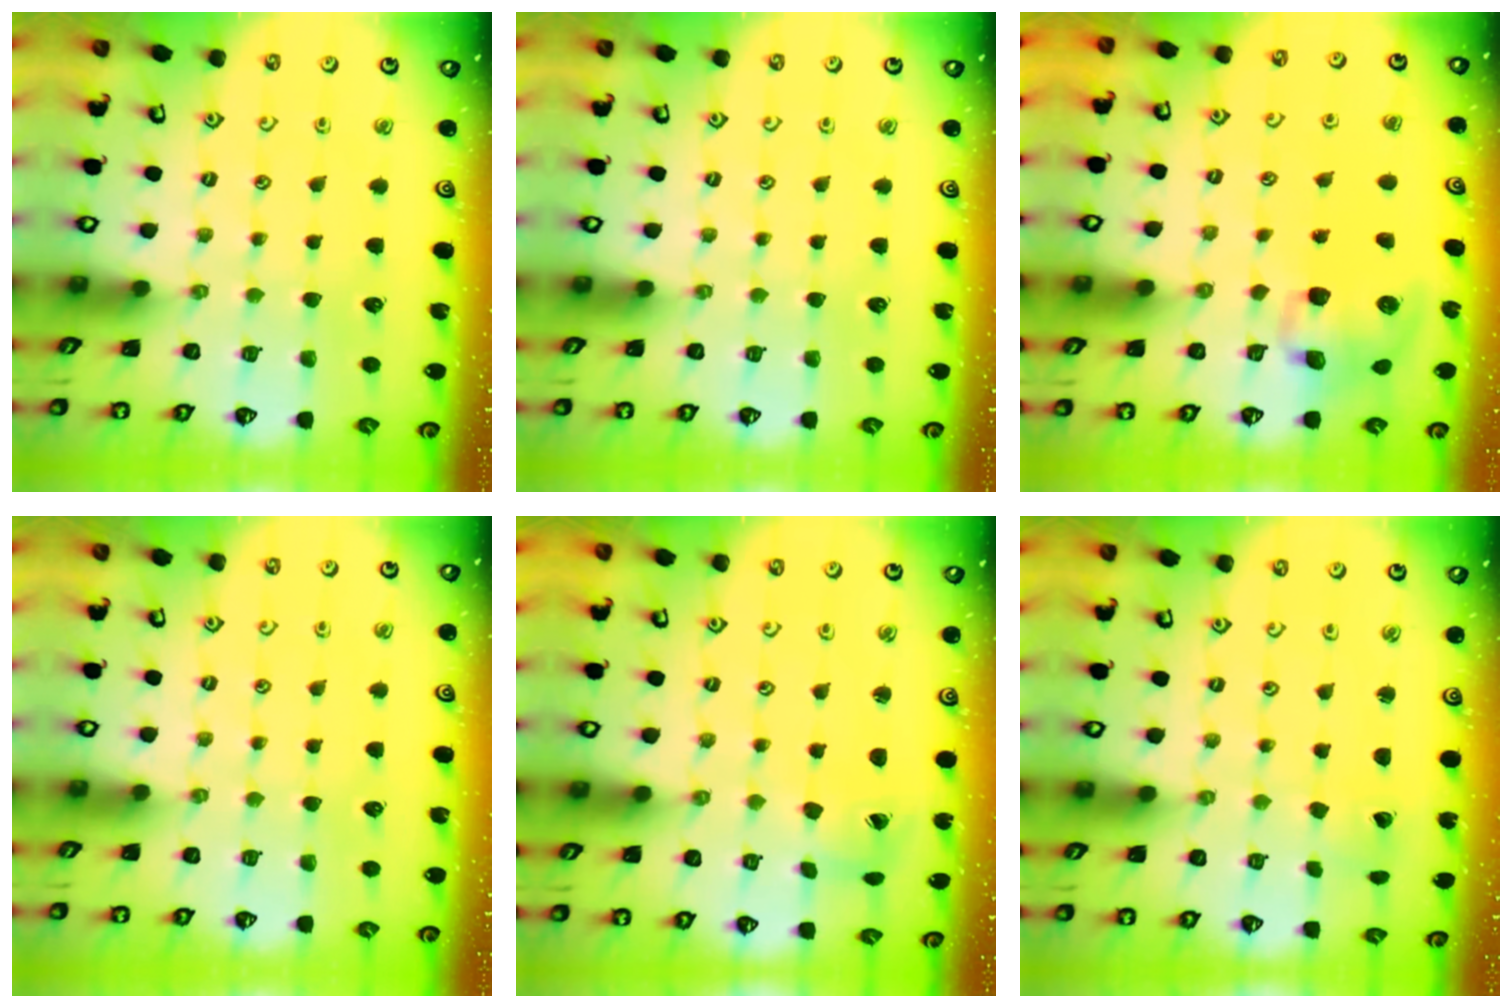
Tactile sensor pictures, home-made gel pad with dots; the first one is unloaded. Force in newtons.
{"total": 0.0}
{"total": 9.3, "press": 9.2, "slide": 1.5}
{"total": 0.0}
{"total": 3.5, "press": 3.5, "slide": 0.4}
{"total": 1.5, "press": 1.5, "slide": 0.2}